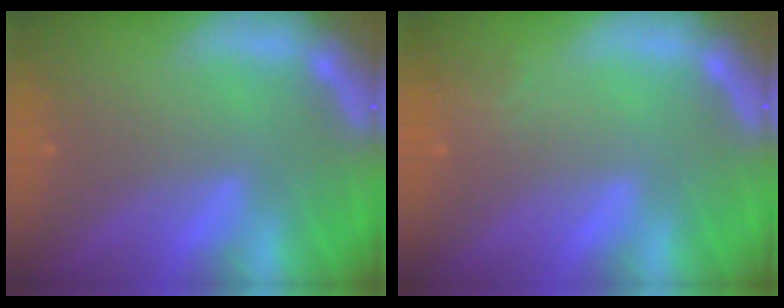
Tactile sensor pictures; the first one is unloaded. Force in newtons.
{"total": 1.4}